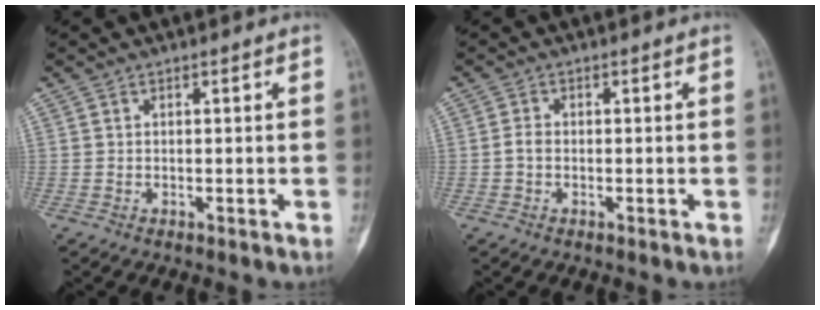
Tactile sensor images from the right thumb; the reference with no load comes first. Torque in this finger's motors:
{"motor_torque": [0.01, 0.00, 0.02, -0.10, 0.00]}